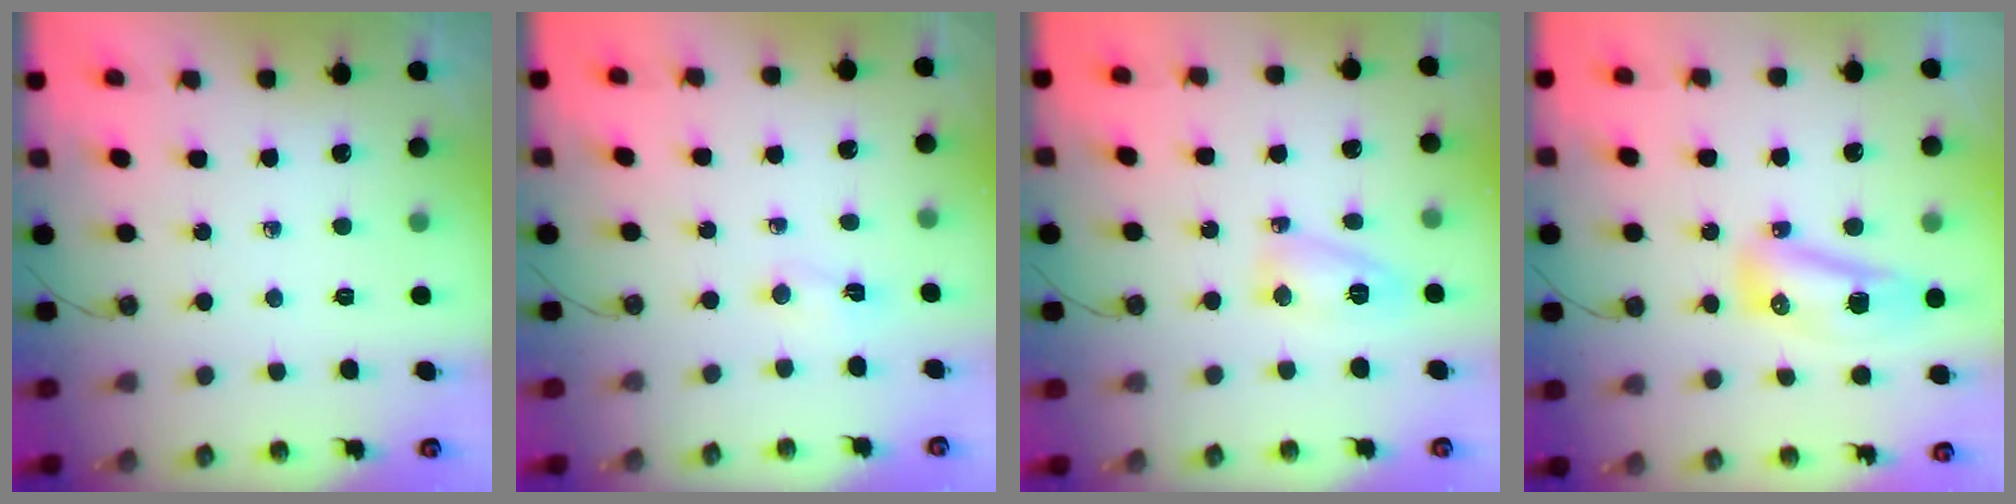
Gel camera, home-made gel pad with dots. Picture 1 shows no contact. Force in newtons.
{"total": 2.3, "press": 2.2, "slide": 0.7}
{"total": 6.2, "press": 6.2, "slide": 0.6}
{"total": 9.4, "press": 9.3, "slide": 1.6}